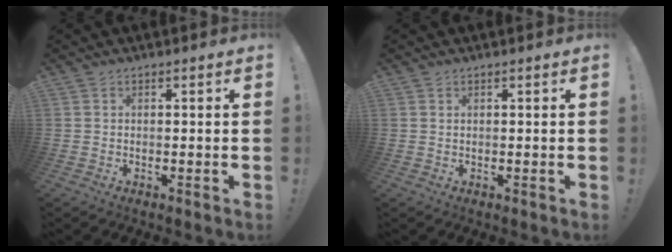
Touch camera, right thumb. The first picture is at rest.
{"total": 0.6, "force": [0.5, 0.1, 0.3], "torque": [-0.001, -0.001, 0.008]}